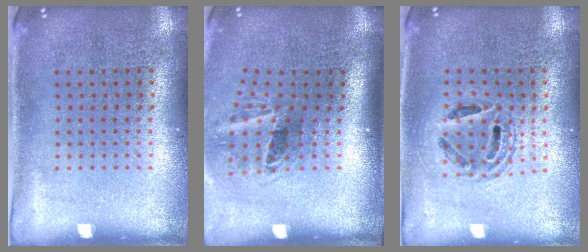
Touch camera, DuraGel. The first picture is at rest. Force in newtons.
{"total": 2.0, "press": 1.2, "slide": 1.6}
{"total": 1.5, "press": 1.3, "slide": 0.7}